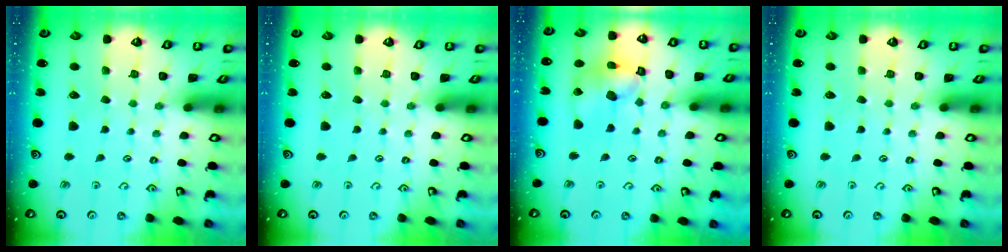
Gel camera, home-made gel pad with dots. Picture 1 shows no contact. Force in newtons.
{"total": 0.0}
{"total": 13.3, "press": 13.2, "slide": 1.8}
{"total": 0.0}